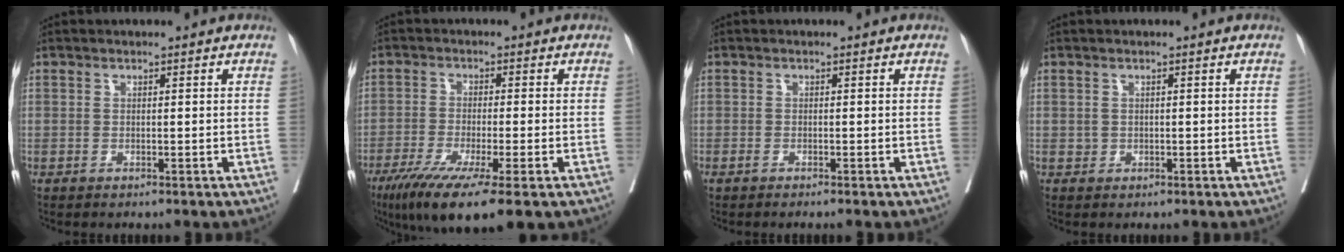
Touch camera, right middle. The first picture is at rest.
{"total": 12.1, "force": [-7.4, 1.0, 9.5], "torque": [-0.157, -0.034, -0.121]}
{"total": 1.6, "force": [-1.3, 0.0, 0.9], "torque": [-0.013, -0.001, -0.016]}
{"total": 0.8, "force": [0.0, 0.8, 0.2], "torque": [-0.001, 0.002, 0.002]}